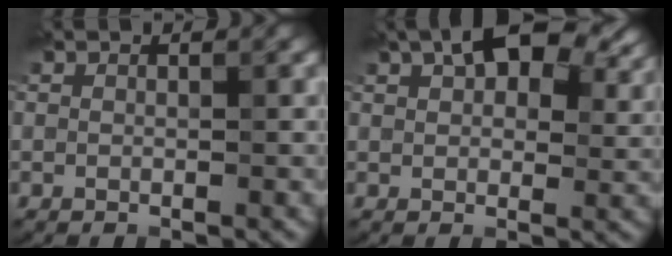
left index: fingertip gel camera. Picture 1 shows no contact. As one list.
[{"total": 9.1, "force": [4.4, 4.9, 6.3], "torque": [-0.090, 0.019, 0.062]}]